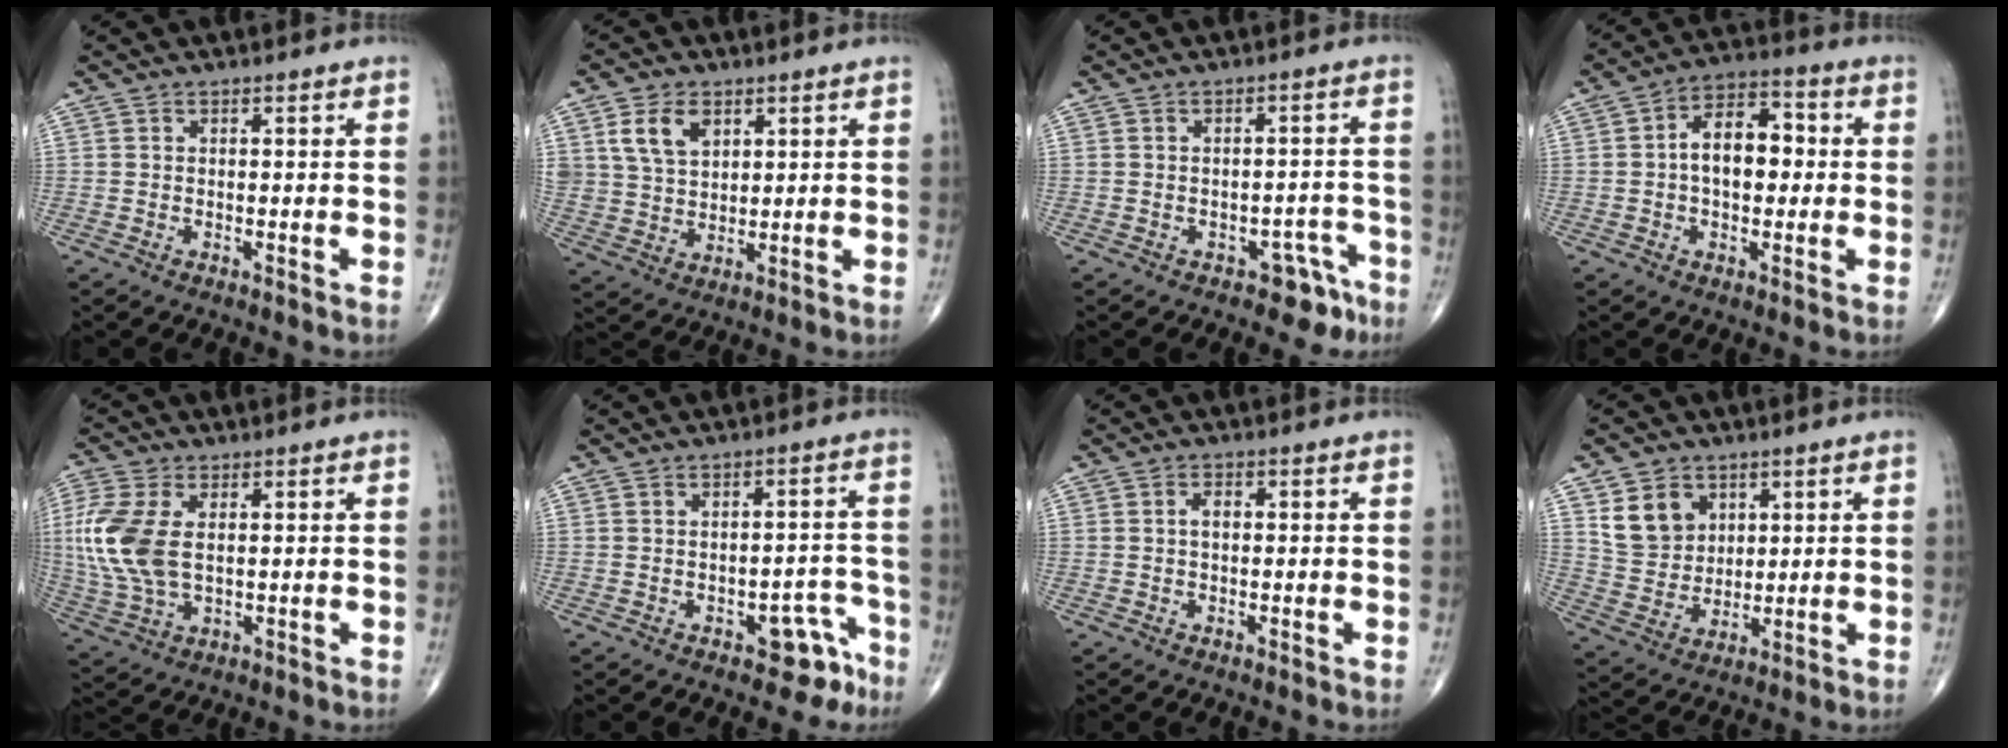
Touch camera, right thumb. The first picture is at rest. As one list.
[{"total": 8.0, "force": [3.6, 5.3, 4.8], "torque": [-0.078, -0.012, 0.074]}, {"total": 5.0, "force": [-3.4, 2.9, 2.2], "torque": [-0.004, 0.037, -0.039]}, {"total": 10.3, "force": [0.3, 6.3, 8.2], "torque": [-0.109, 0.027, -0.004]}, {"total": 13.0, "force": [1.6, 7.4, 10.6], "torque": [-0.265, 0.000, 0.035]}, {"total": 6.0, "force": [-3.8, 3.2, 3.3], "torque": [-0.011, 0.040, -0.042]}, {"total": 1.8, "force": [0.1, 1.0, 1.4], "torque": [-0.023, 0.006, -0.001]}, {"total": 9.2, "force": [4.0, 7.2, 4.0], "torque": [-0.051, -0.021, 0.087]}]